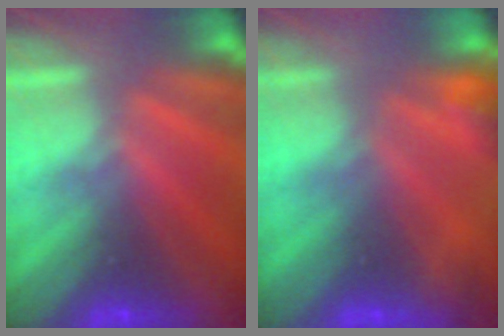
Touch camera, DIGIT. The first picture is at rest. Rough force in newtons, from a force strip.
{"total": 4.8}